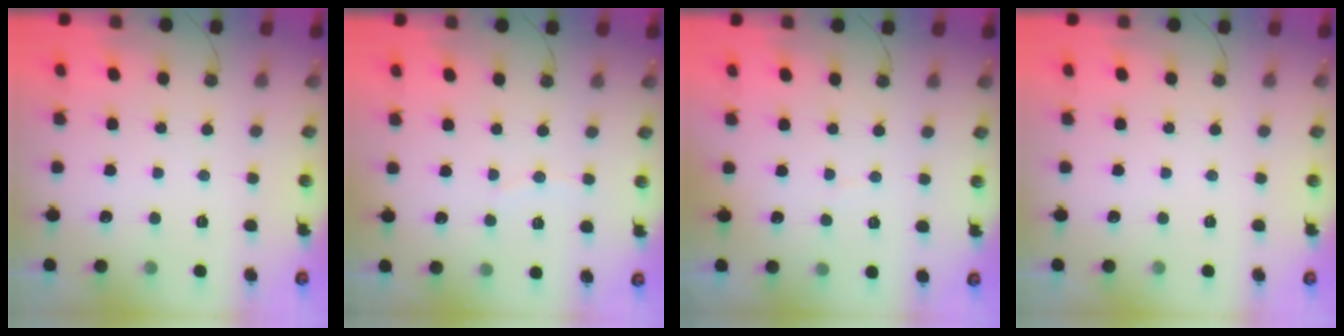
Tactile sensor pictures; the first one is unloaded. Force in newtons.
{"total": 3.7, "press": 3.6, "slide": 0.6}
{"total": 1.6, "press": 1.5, "slide": 0.1}
{"total": 0.0}